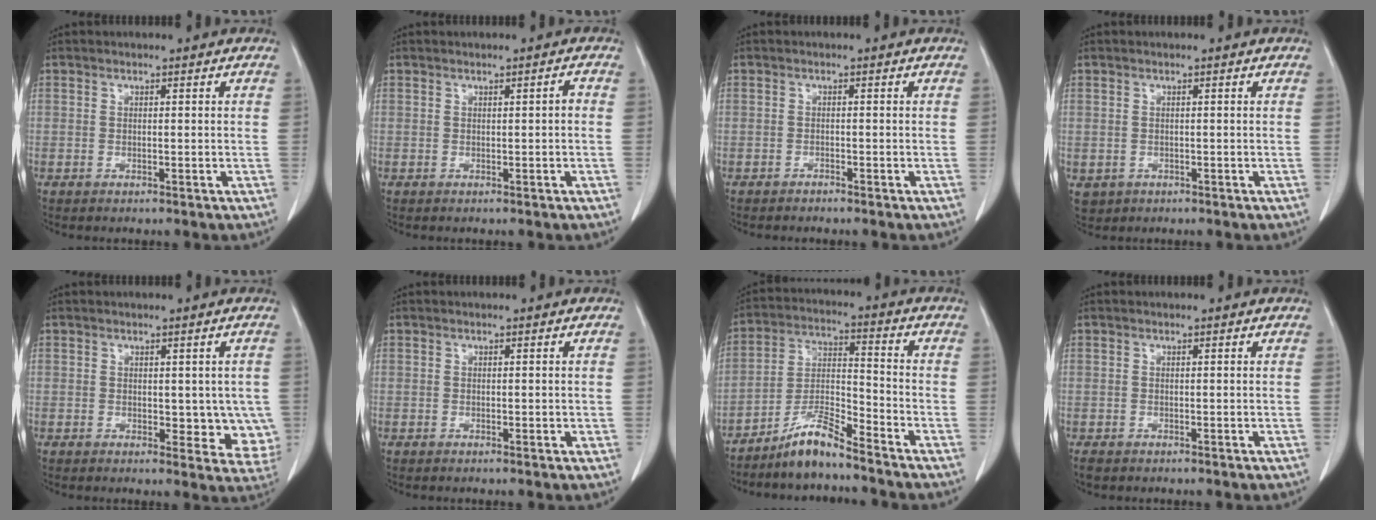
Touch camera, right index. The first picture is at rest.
{"total": 0.7, "force": [-0.1, 0.1, 0.7], "torque": [-0.011, 0.002, 0.000]}
{"total": 1.0, "force": [-1.0, 0.1, 0.2], "torque": [-0.002, 0.002, -0.012]}
{"total": 2.6, "force": [-0.9, 2.4, 0.4], "torque": [-0.003, 0.003, -0.003]}
{"total": 6.6, "force": [0.0, 3.9, 5.2], "torque": [-0.045, -0.008, 0.006]}
{"total": 0.0}
{"total": 8.0, "force": [-6.7, 0.4, 4.3], "torque": [-0.088, -0.004, -0.128]}
{"total": 1.2, "force": [-0.8, 0.8, 0.3], "torque": [-0.007, 0.002, -0.008]}